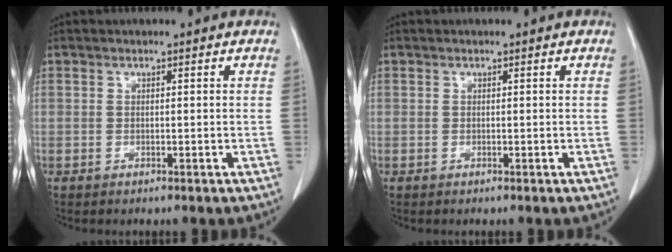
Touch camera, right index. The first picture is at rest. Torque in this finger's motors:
{"motor_torque": [0.00, 0.00, 0.00, 0.00]}